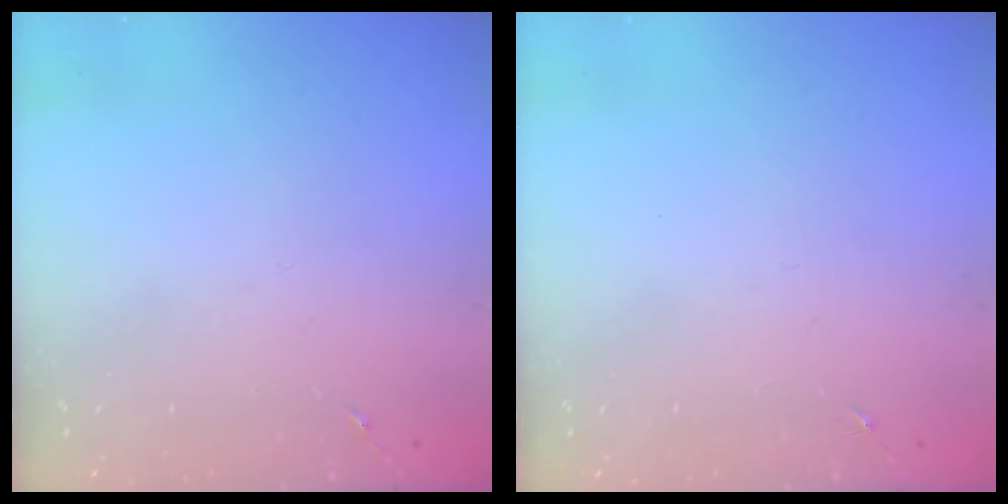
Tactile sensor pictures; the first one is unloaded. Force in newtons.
{"total": 0.0}